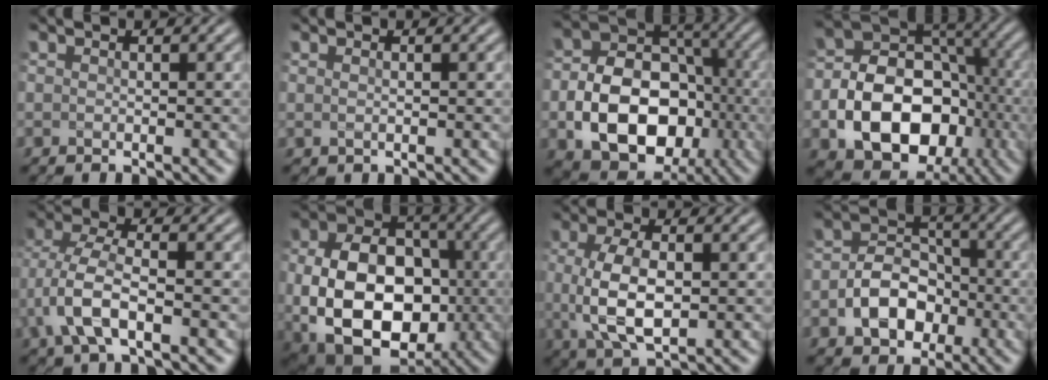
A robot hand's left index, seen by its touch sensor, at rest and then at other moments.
{"total": 0.6, "force": [0.3, 0.3, 0.4], "torque": [0.004, -0.003, 0.003]}
{"total": 10.9, "force": [-2.9, 8.0, 6.8], "torque": [-0.115, -0.005, -0.052]}
{"total": 12.1, "force": [-3.3, 8.8, 7.5], "torque": [-0.117, -0.003, -0.059]}
{"total": 5.4, "force": [-1.5, 2.5, 4.5], "torque": [-0.102, 0.010, -0.036]}
{"total": 13.5, "force": [-1.5, 9.9, 9.2], "torque": [-0.156, -0.024, -0.017]}
{"total": 5.7, "force": [0.3, 2.7, 5.1], "torque": [-0.112, -0.001, 0.005]}
{"total": 5.2, "force": [-1.6, 3.9, 3.1], "torque": [-0.049, 0.004, -0.030]}